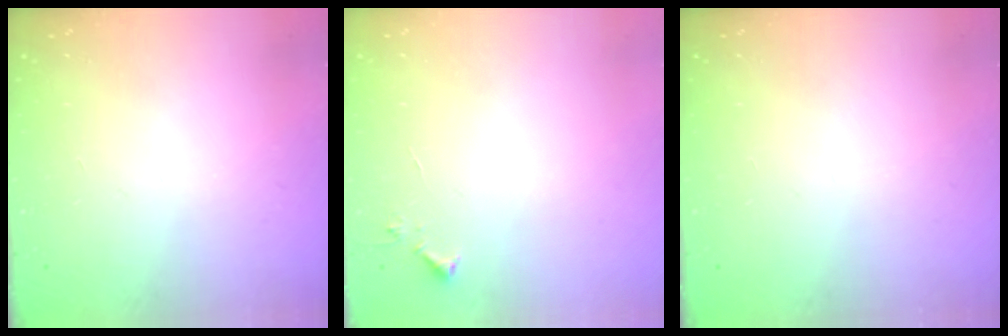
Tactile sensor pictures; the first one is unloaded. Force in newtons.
{"total": 3.8, "press": 3.8, "slide": 0.5}
{"total": 0.0}